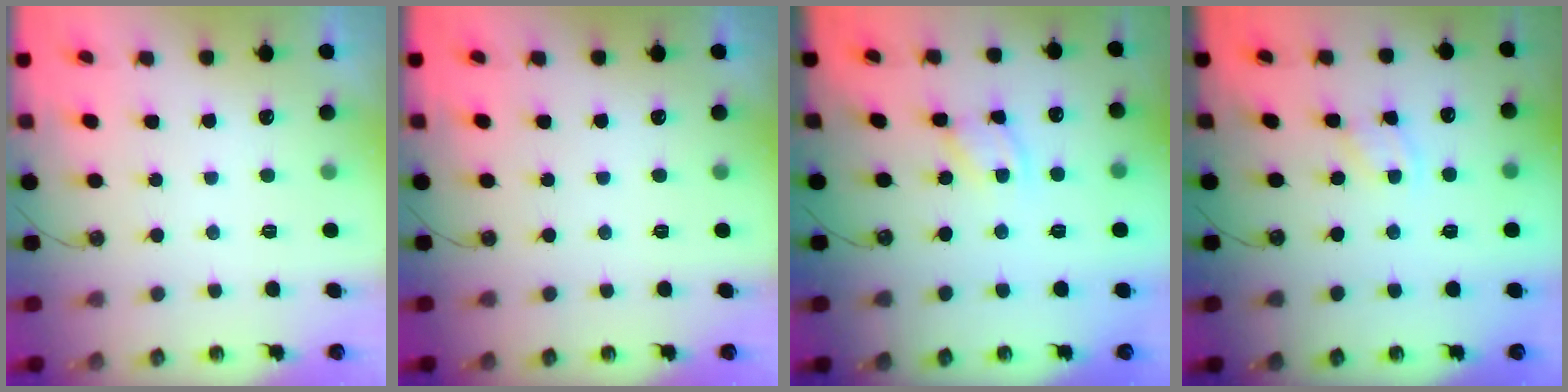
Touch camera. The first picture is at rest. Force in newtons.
{"total": 0.0}
{"total": 4.1, "press": 4.1, "slide": 0.2}
{"total": 2.1, "press": 2.1, "slide": 0.4}